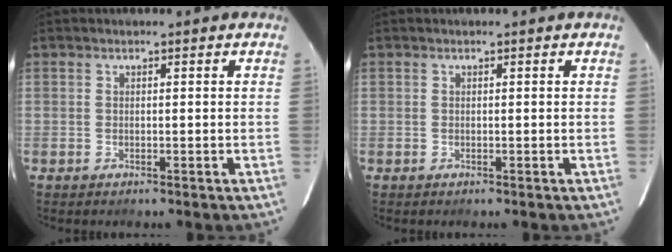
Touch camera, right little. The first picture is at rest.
{"total": 0.0}